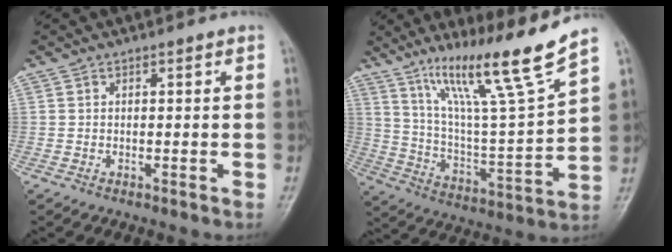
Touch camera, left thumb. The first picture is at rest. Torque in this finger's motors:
{"motor_torque": [0.57, 0.16, 1.32, -1.44, 0.28]}